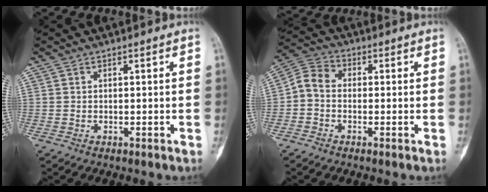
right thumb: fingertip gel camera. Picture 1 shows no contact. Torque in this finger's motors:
{"motor_torque": [0.88, 0.74, 0.32, -0.37, -0.01]}